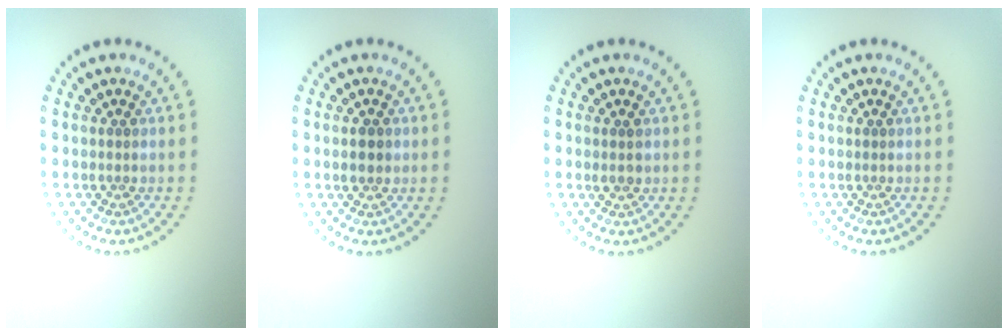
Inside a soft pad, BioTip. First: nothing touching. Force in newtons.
{"total": 1.2, "press": 1.2, "slide": 0.1}
{"total": 1.1, "press": 1.1, "slide": 0.3}
{"total": 0.0}